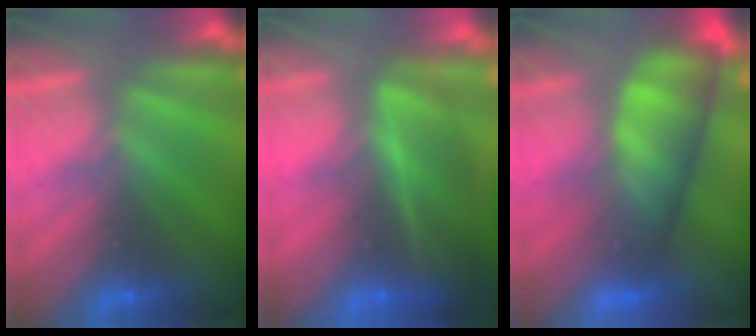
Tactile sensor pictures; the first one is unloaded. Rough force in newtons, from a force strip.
{"total": 11.2}
{"total": 10.2}